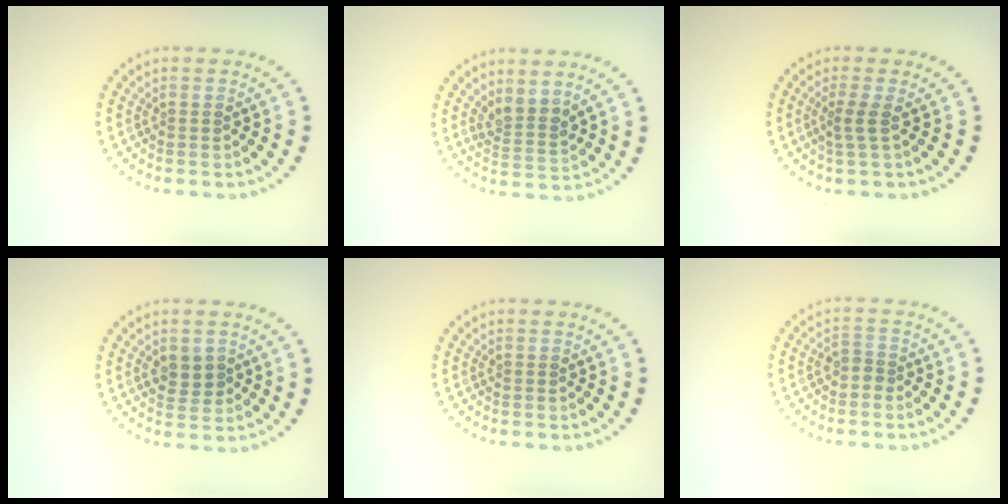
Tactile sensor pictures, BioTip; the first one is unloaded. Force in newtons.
{"total": 2.4, "press": 1.9, "slide": 1.5}
{"total": 1.8, "press": 1.3, "slide": 1.3}
{"total": 2.4, "press": 2.3, "slide": 0.6}
{"total": 0.0}
{"total": 1.2, "press": 0.9, "slide": 0.7}